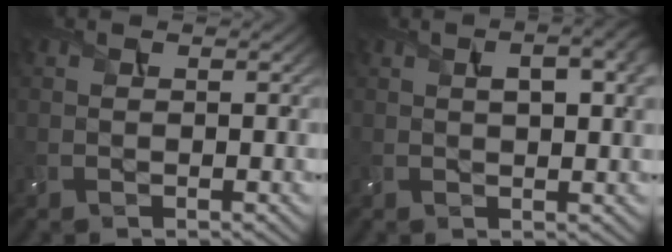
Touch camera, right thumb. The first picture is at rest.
{"total": 6.6, "force": [2.2, 2.5, 5.7], "torque": [-0.086, 0.012, 0.030]}